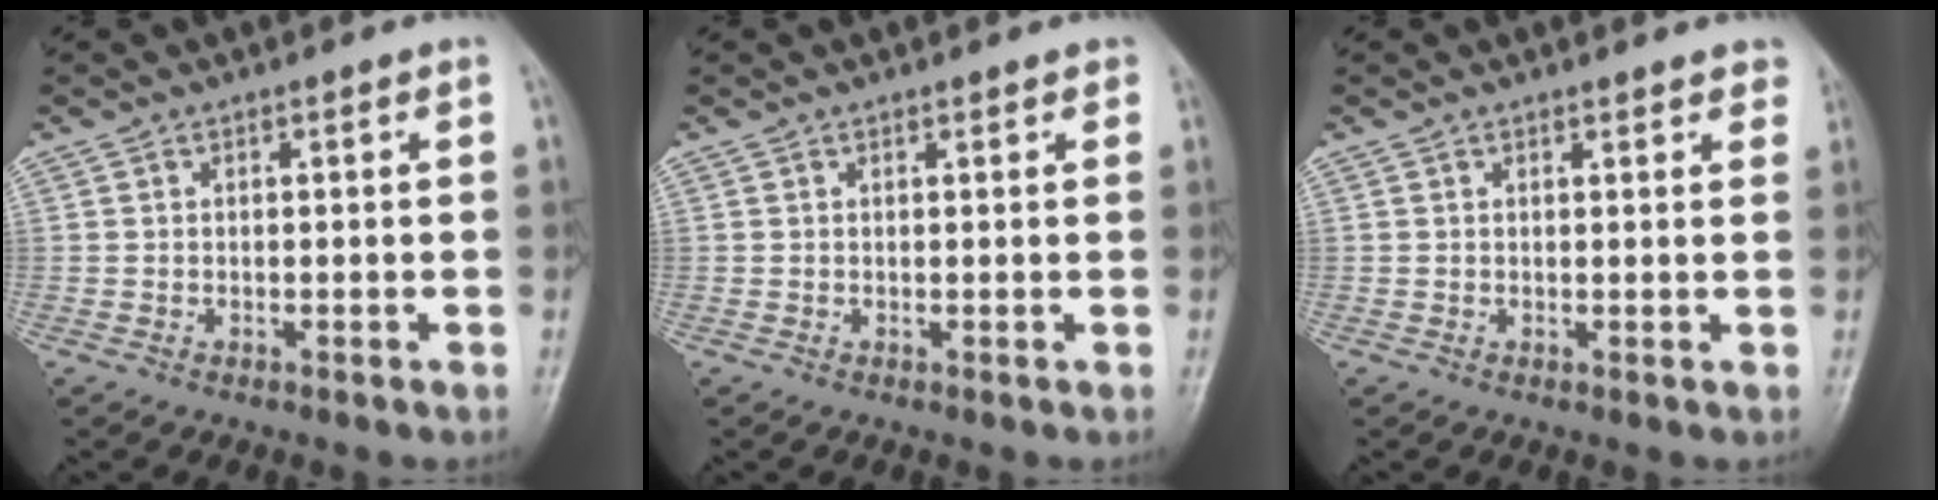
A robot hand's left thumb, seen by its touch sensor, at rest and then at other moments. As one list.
[{"total": 1.1, "force": [0.8, 0.5, 0.5], "torque": [-0.004, -0.003, 0.007]}, {"total": 3.2, "force": [2.7, 1.1, 1.4], "torque": [0.005, -0.003, 0.024]}]